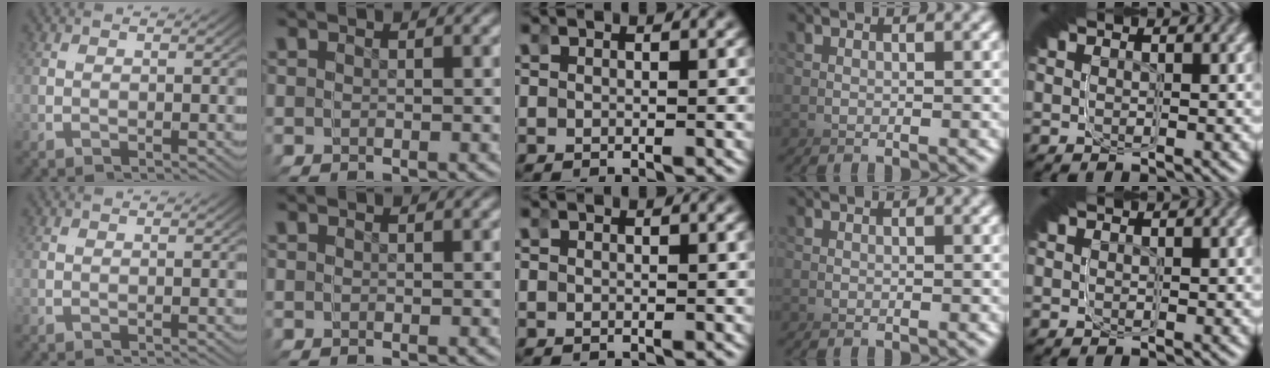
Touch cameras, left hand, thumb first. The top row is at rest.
{}